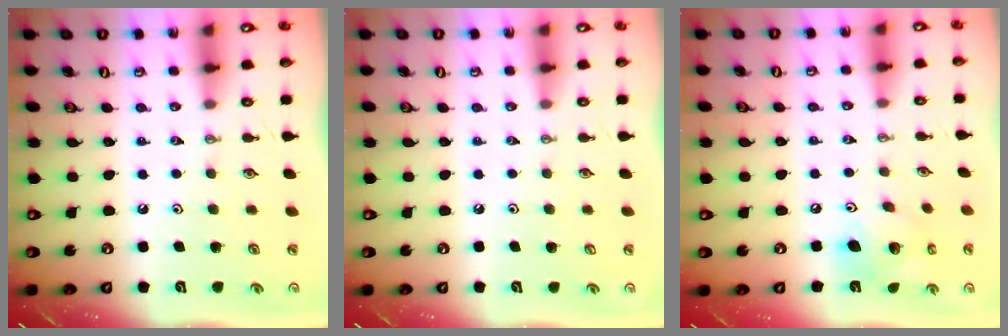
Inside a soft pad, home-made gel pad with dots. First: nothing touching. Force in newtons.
{"total": 0.7, "press": 0.1, "slide": 0.7}
{"total": 14.4, "press": 14.2, "slide": 2.4}